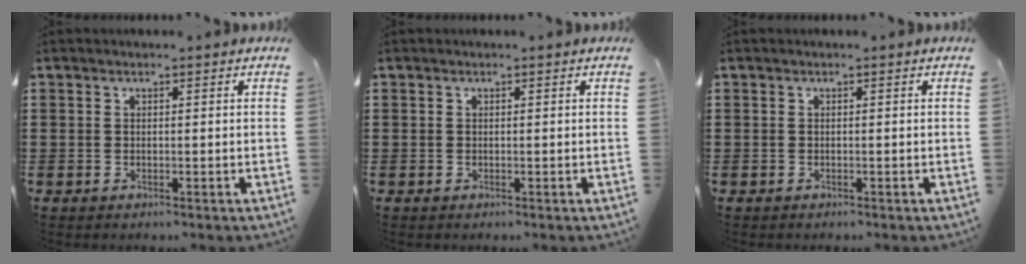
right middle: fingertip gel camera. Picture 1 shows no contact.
{"total": 0.0}
{"total": 0.0}